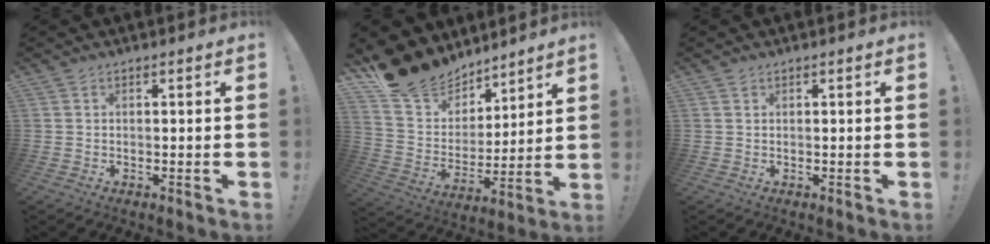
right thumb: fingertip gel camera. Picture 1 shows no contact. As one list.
[{"total": 16.6, "force": [13.3, 9.3, 3.6], "torque": [-0.083, -0.093, 0.262]}, {"total": 0.6, "force": [0.4, 0.4, 0.1], "torque": [-0.004, 0.000, 0.009]}]